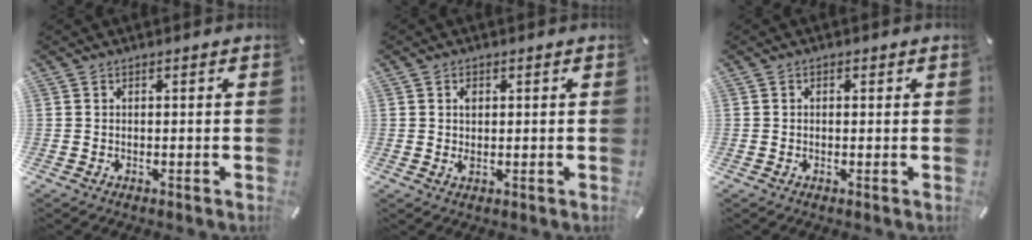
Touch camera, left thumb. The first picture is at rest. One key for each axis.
{"total": 1.9, "fx": 0.5, "fy": 1.1, "fz": 1.4, "tx": -0.024, "ty": 0.000, "tz": 0.006}
{"total": 0.8, "fx": 0.0, "fy": 0.5, "fz": 0.6, "tx": -0.011, "ty": 0.003, "tz": -0.002}